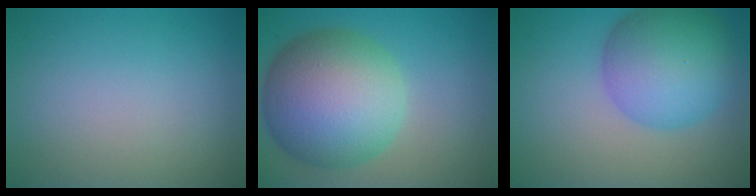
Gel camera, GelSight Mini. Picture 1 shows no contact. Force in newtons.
{"total": 12.5, "press": 12.4, "slide": 0.4}
{"total": 9.0, "press": 9.0, "slide": 0.3}